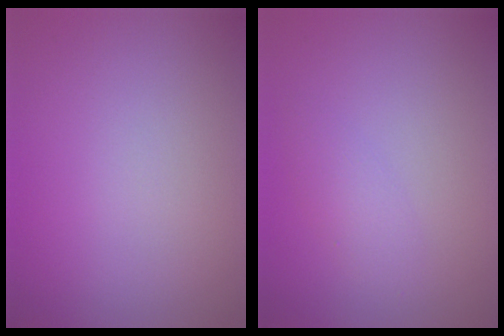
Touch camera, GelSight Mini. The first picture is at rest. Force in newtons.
{"total": 1.4, "press": 1.4, "slide": 0.0}